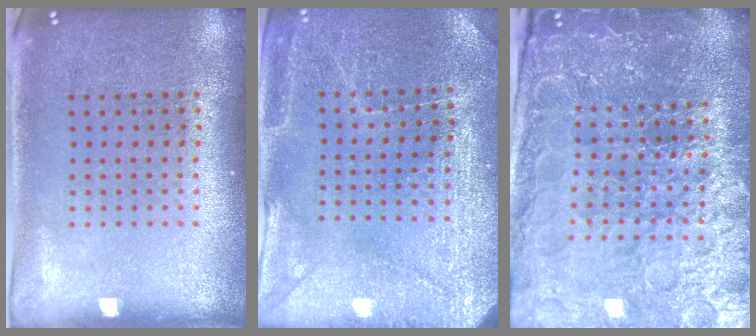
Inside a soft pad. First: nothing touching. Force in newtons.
{"total": 2.9, "press": 2.9, "slide": 0.2}
{"total": 5.5, "press": 5.1, "slide": 2.1}